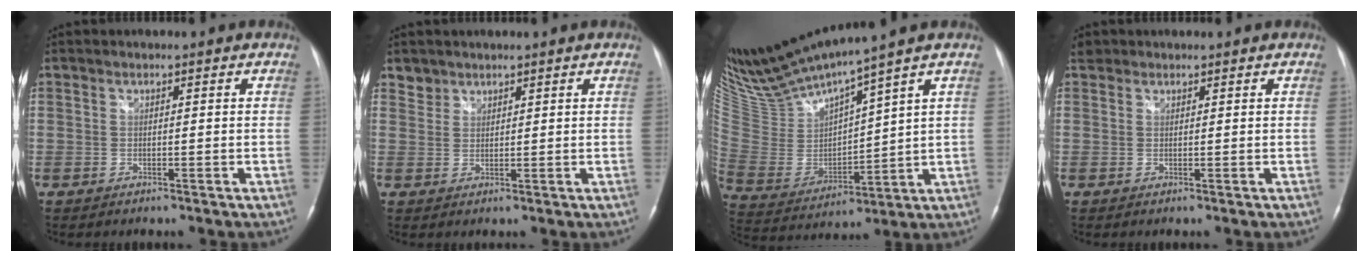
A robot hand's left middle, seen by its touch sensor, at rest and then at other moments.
{"total": 2.1, "force": [1.7, 1.2, -0.4], "torque": [0.014, 0.009, 0.027]}
{"total": 15.4, "force": [13.9, -0.5, 6.8], "torque": [-0.145, -0.018, 0.284]}
{"total": 1.4, "force": [1.1, 0.9, 0.0], "torque": [0.002, 0.015, 0.017]}